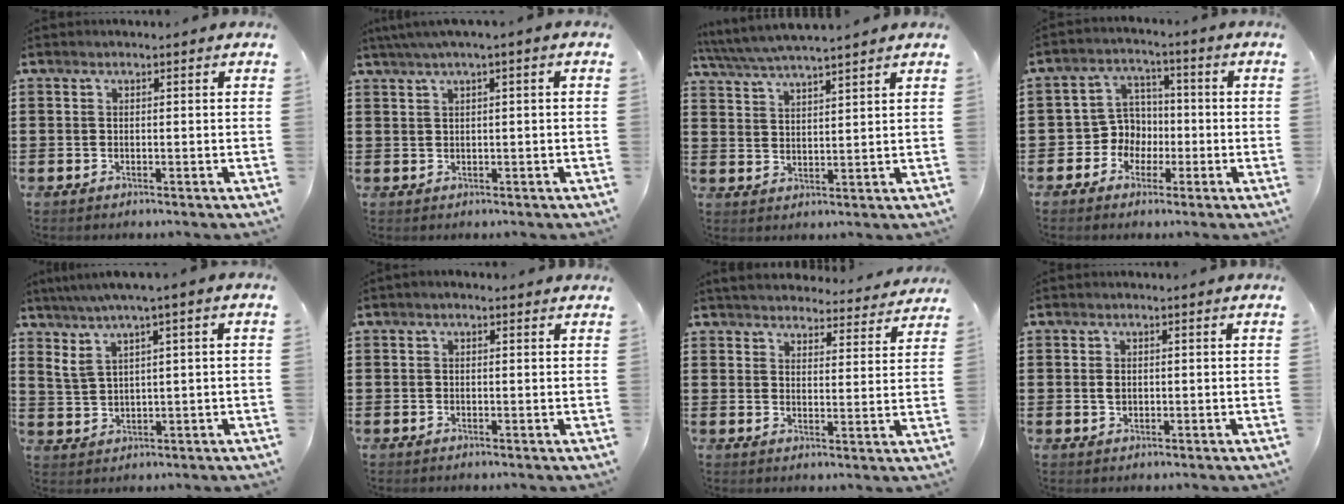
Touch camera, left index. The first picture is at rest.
{"total": 2.0, "force": [0.3, -0.1, 1.9], "torque": [-0.033, -0.001, 0.006]}
{"total": 4.4, "force": [4.1, -0.2, 1.5], "torque": [-0.044, -0.019, 0.070]}
{"total": 5.5, "force": [-1.4, 5.1, 1.2], "torque": [-0.048, 0.008, -0.031]}
{"total": 3.8, "force": [1.5, 0.7, 3.5], "torque": [-0.077, -0.002, 0.020]}
{"total": 0.6, "force": [0.2, 0.3, 0.4], "torque": [-0.008, 0.005, 0.002]}
{"total": 3.8, "force": [3.7, 0.1, 0.0], "torque": [-0.021, -0.024, 0.064]}
{"total": 1.2, "force": [0.1, 0.9, 0.8], "torque": [-0.020, 0.004, 0.001]}